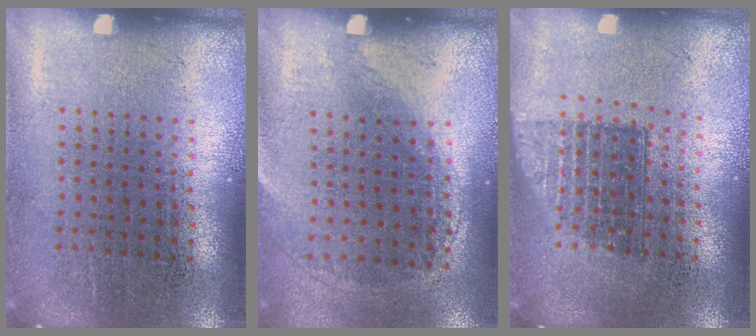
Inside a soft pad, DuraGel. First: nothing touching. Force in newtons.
{"total": 1.4, "press": 1.0, "slide": 1.0}
{"total": 1.4, "press": 1.2, "slide": 0.7}